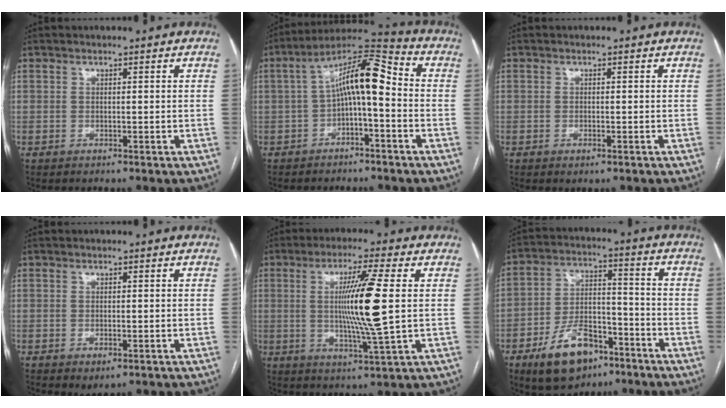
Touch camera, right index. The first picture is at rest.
{"total": 10.9, "force": [-0.4, 2.8, 10.6], "torque": [-0.180, 0.048, -0.007]}
{"total": 1.0, "force": [-0.5, 0.2, 0.8], "torque": [-0.014, -0.003, -0.005]}
{"total": 2.2, "force": [-1.0, 0.9, 1.7], "torque": [-0.025, -0.004, -0.005]}
{"total": 11.7, "force": [1.1, -1.0, 11.6], "torque": [-0.216, -0.011, 0.020]}
{"total": 12.5, "force": [-7.5, 6.5, 7.5], "torque": [-0.139, 0.014, -0.123]}